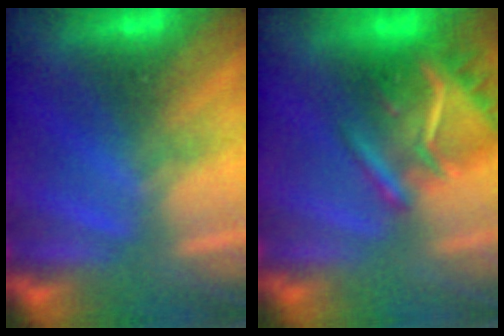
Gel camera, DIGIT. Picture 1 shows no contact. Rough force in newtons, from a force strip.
{"total": 6.8}